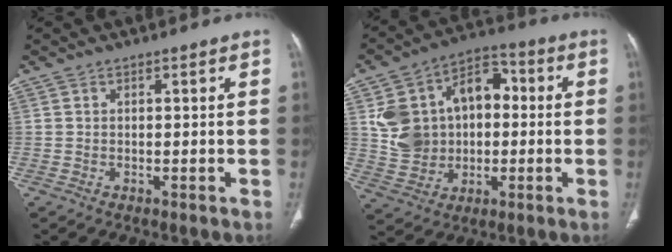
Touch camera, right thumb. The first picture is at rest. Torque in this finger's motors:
{"motor_torque": [0.02, 0.13, 0.49, 0.84, 0.09]}